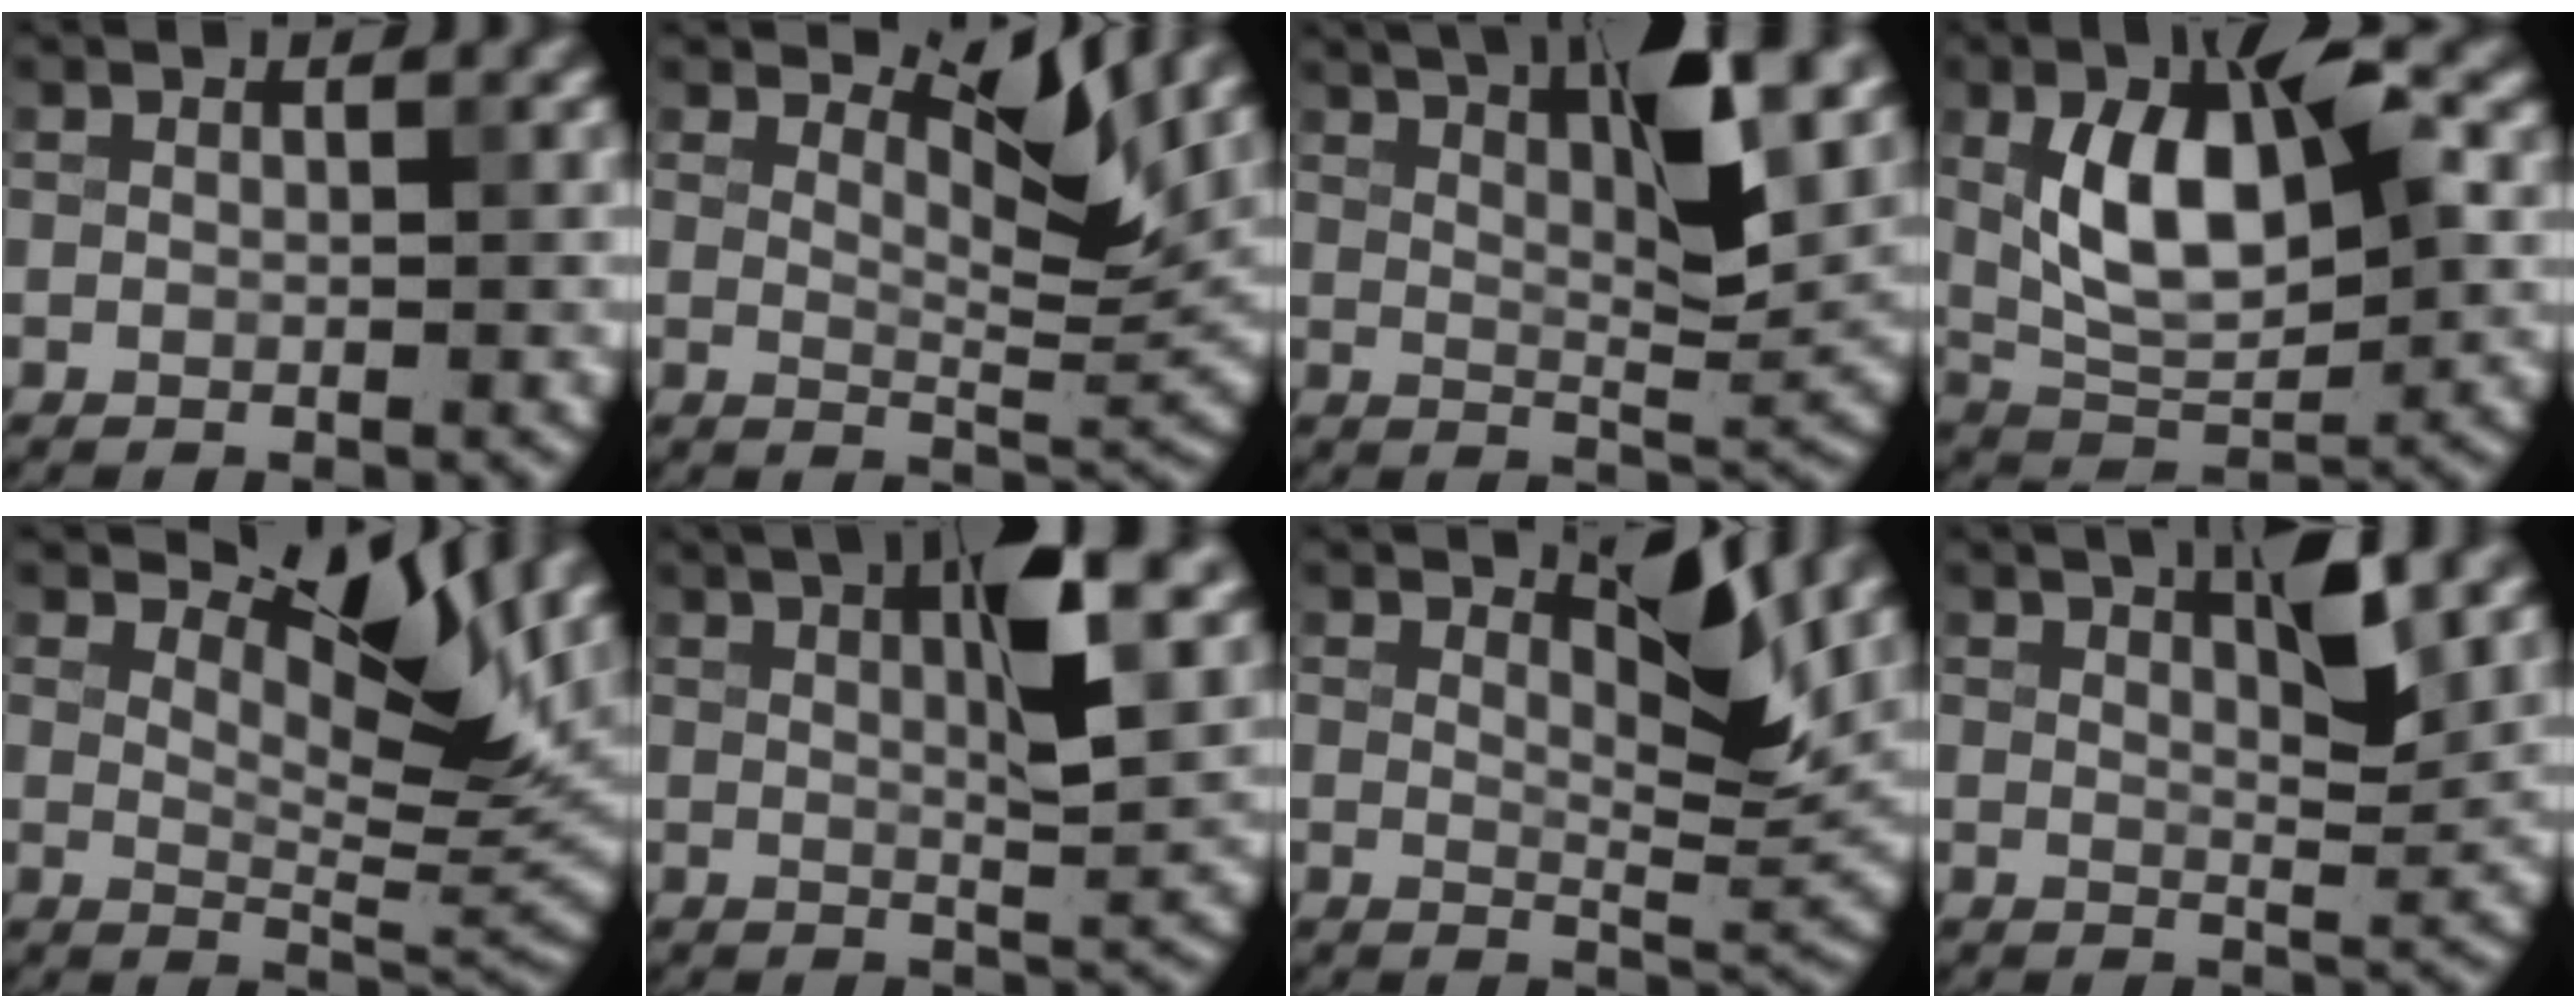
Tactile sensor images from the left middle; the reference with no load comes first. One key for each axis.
{"total": 4.1, "fx": 3.0, "fy": 0.4, "fz": 2.7, "tx": -0.060, "ty": -0.002, "tz": 0.065}
{"total": 8.1, "fx": 4.6, "fy": 1.6, "fz": 6.5, "tx": -0.109, "ty": 0.015, "tz": 0.088}
{"total": 7.5, "fx": 0.3, "fy": 3.2, "fz": 6.8, "tx": -0.144, "ty": -0.002, "tz": 0.024}
{"total": 8.5, "fx": 4.9, "fy": 2.6, "fz": 6.4, "tx": -0.110, "ty": 0.010, "tz": 0.099}
{"total": 5.6, "fx": 2.1, "fy": 0.9, "fz": 5.2, "tx": -0.089, "ty": 0.006, "tz": 0.054}
{"total": 3.2, "fx": 2.1, "fy": 0.1, "fz": 2.4, "tx": -0.055, "ty": -0.007, "tz": 0.051}
{"total": 3.0, "fx": 1.6, "fy": 0.2, "fz": 2.6, "tx": -0.050, "ty": 0.004, "tz": 0.043}